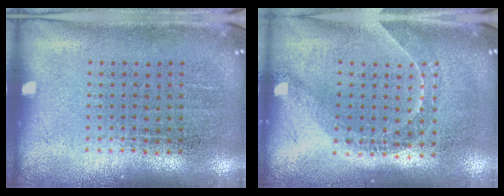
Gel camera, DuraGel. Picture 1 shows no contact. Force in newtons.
{"total": 1.5, "press": 1.3, "slide": 0.9}